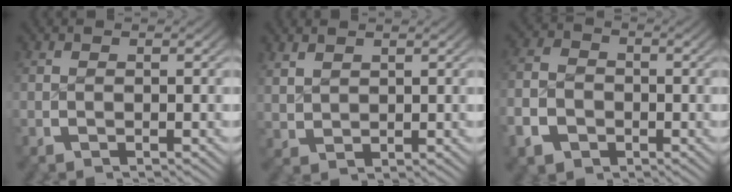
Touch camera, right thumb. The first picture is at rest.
{"total": 1.8, "force": [1.5, 0.9, 0.6], "torque": [-0.010, 0.000, 0.039]}
{"total": 5.8, "force": [-1.9, 4.8, 2.6], "torque": [-0.063, -0.018, -0.025]}